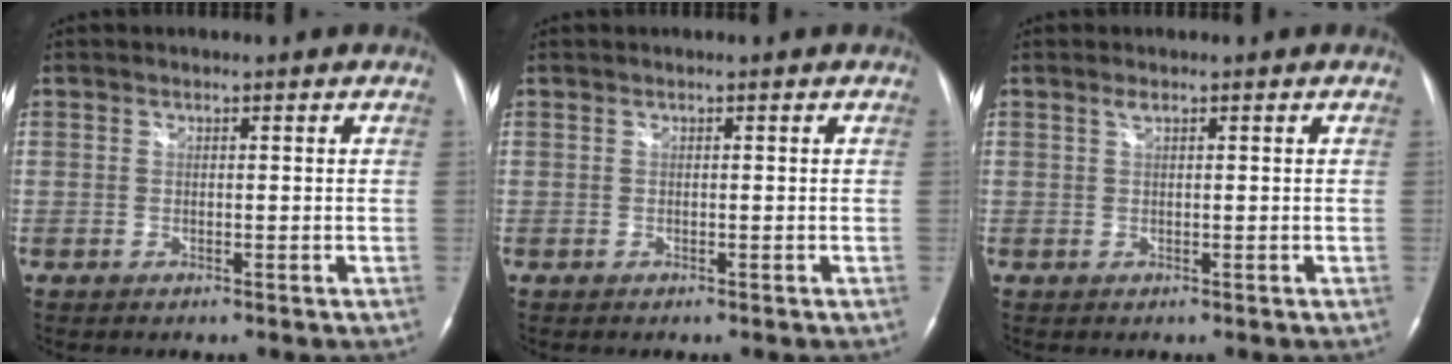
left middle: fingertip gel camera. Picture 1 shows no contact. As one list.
[{"total": 0.0}, {"total": 0.8, "force": [0.5, 0.2, 0.5], "torque": [-0.013, 0.003, 0.010]}]